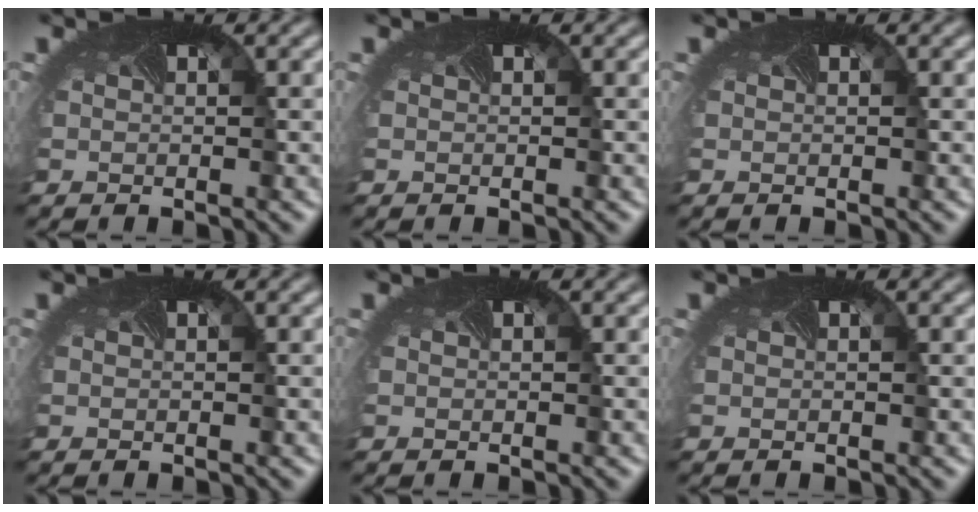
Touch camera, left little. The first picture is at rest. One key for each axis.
{"total": 0.0}
{"total": 0.0}
{"total": 0.0}
{"total": 0.0}
{"total": 0.0}